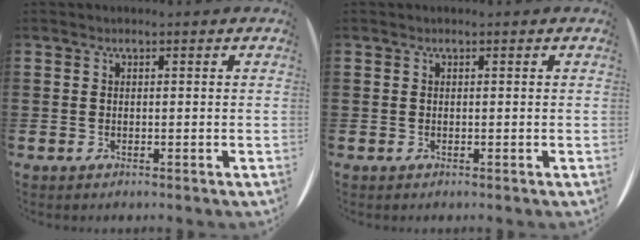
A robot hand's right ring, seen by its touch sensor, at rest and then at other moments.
{"total": 0.0}